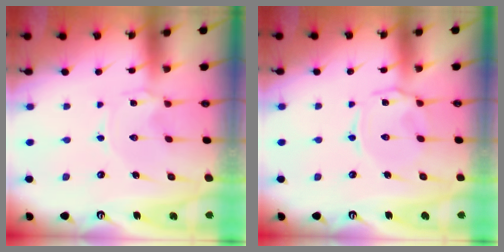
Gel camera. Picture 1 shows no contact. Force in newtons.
{"total": 3.0, "press": 3.0, "slide": 0.4}